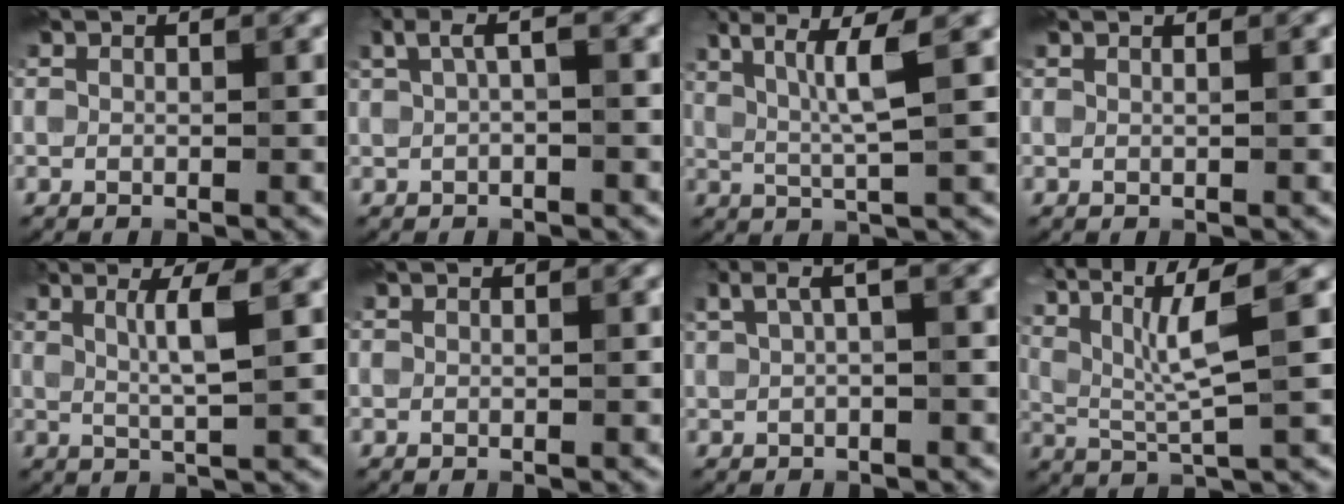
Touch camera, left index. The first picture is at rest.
{"total": 2.5, "force": [0.8, 0.6, 2.3], "torque": [-0.039, 0.009, 0.013]}
{"total": 6.5, "force": [2.5, 0.9, 5.9], "torque": [-0.103, 0.010, 0.049]}
{"total": 0.8, "force": [0.5, 0.3, 0.5], "torque": [-0.004, -0.002, -0.001]}
{"total": 4.0, "force": [1.2, 0.6, 3.7], "torque": [-0.058, 0.000, 0.022]}
{"total": 0.0}
{"total": 2.9, "force": [1.3, 0.7, 2.5], "torque": [-0.043, 0.009, 0.022]}
{"total": 7.5, "force": [3.1, 1.7, 6.6], "torque": [-0.129, 0.012, 0.060]}